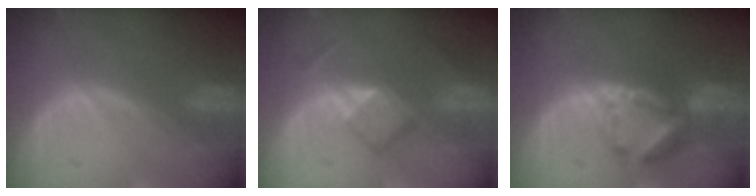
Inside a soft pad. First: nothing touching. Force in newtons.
{"total": 4.6, "press": 4.5, "slide": 1.0}
{"total": 7.0, "press": 6.2, "slide": 3.4}